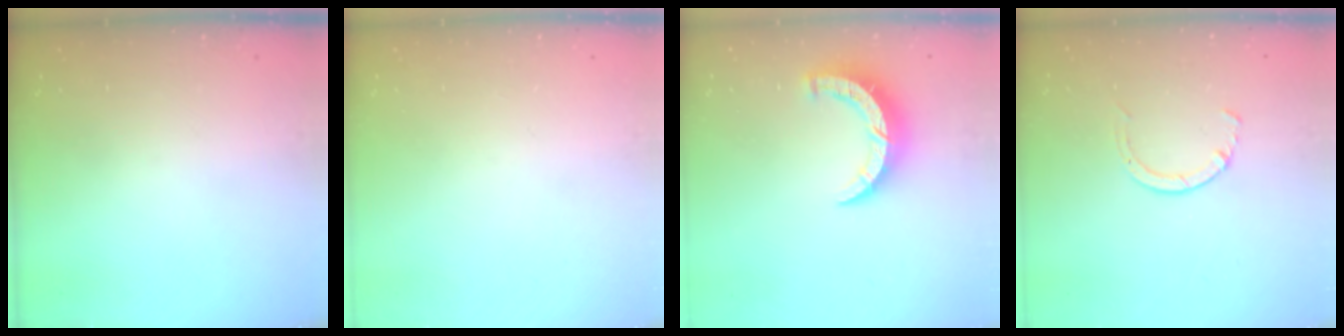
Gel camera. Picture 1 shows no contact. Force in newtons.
{"total": 0.0}
{"total": 7.9, "press": 7.8, "slide": 0.6}
{"total": 2.8, "press": 2.8, "slide": 0.4}